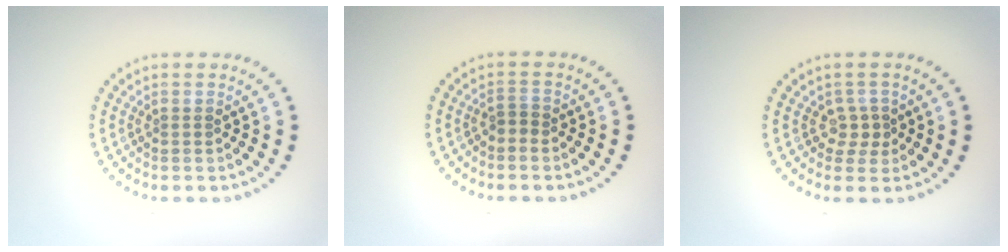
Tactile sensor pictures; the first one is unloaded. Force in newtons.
{"total": 1.0, "press": 0.8, "slide": 0.6}
{"total": 1.6, "press": 1.3, "slide": 1.0}